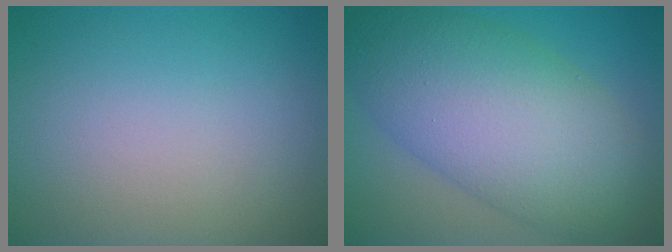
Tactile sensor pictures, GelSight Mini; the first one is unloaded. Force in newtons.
{"total": 11.6, "press": 11.6, "slide": 0.3}